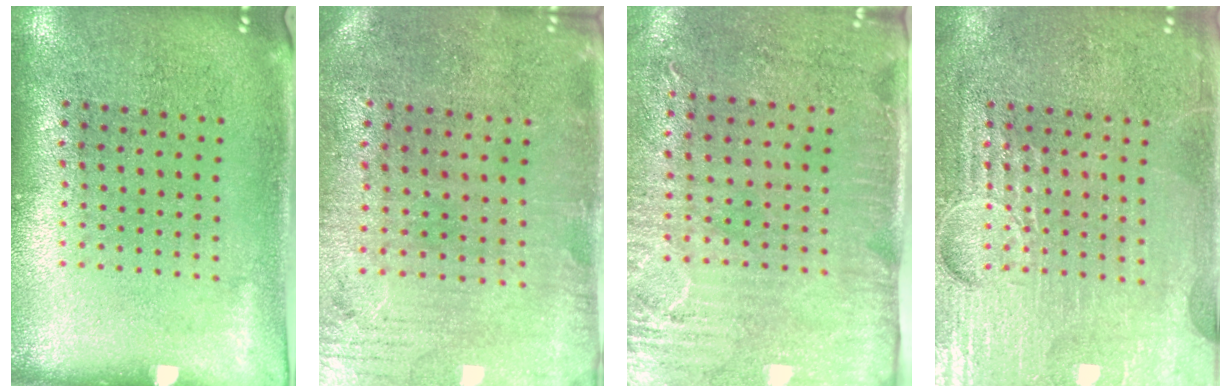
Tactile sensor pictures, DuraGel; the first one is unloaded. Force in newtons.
{"total": 0.6, "press": 0.4, "slide": 0.5}
{"total": 3.0, "press": 2.5, "slide": 1.7}
{"total": 6.5, "press": 6.5, "slide": 0.8}